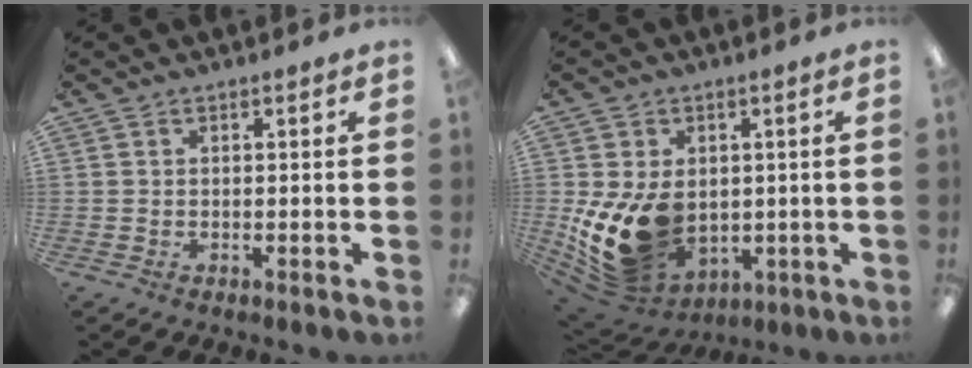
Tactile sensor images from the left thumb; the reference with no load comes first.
{"total": 14.7, "force": [-1.4, 10.8, 9.8], "torque": [-0.201, -0.009, -0.018]}